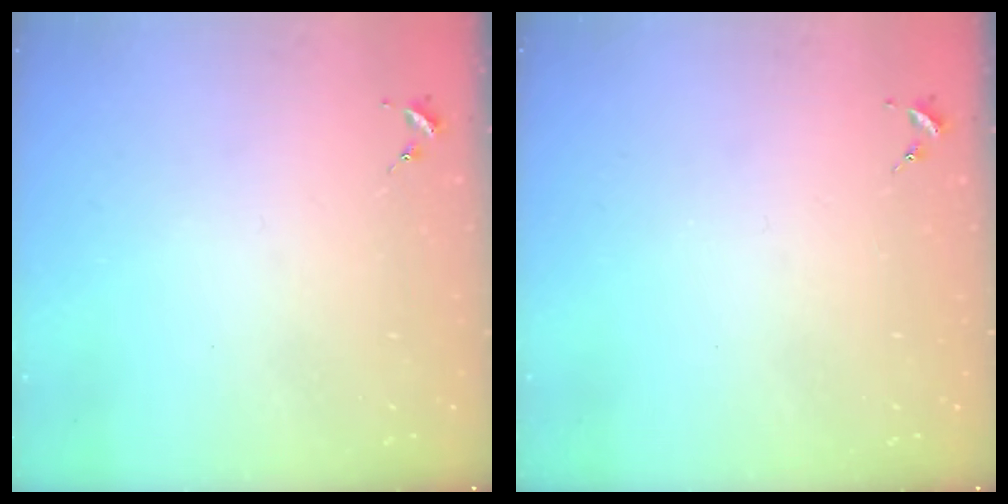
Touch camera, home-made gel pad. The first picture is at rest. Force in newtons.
{"total": 0.0}